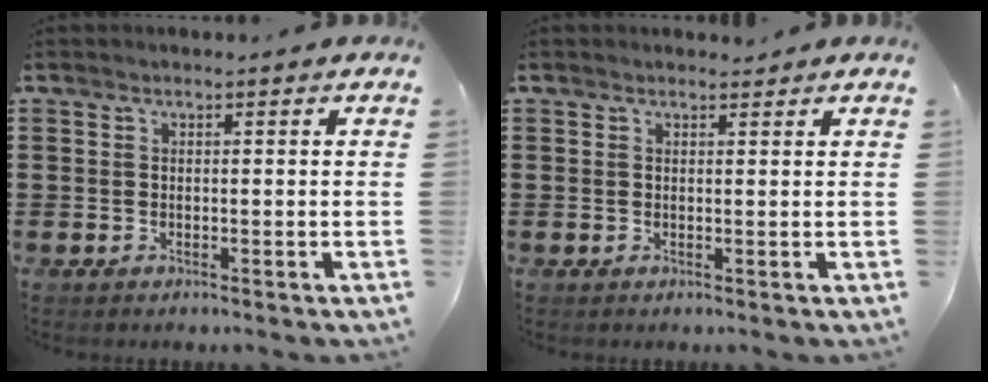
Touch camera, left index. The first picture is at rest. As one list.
[{"total": 0.9, "force": [0.8, 0.3, 0.1], "torque": [0.003, -0.002, 0.014]}]